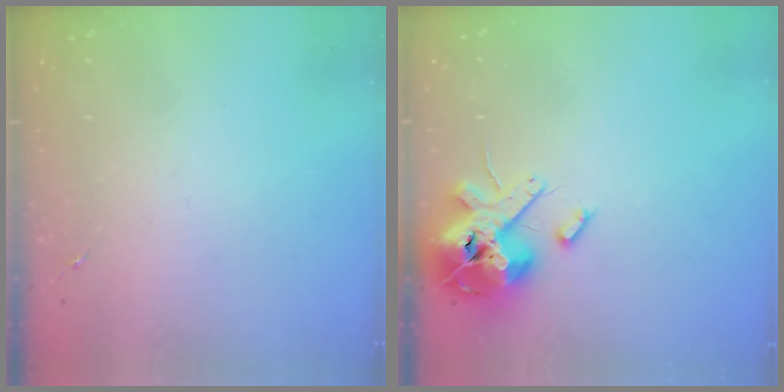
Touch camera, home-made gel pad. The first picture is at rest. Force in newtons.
{"total": 15.4, "press": 15.2, "slide": 2.6}